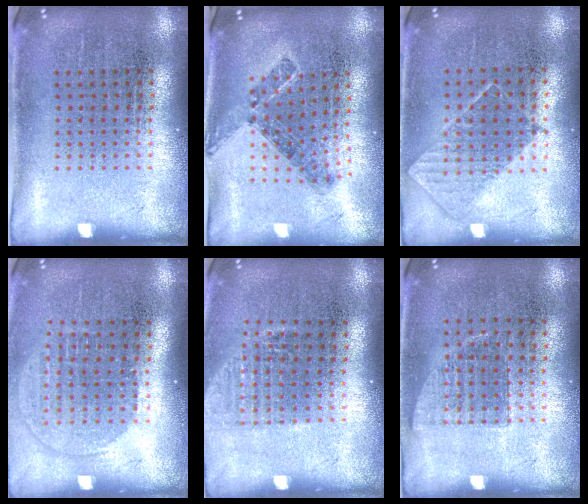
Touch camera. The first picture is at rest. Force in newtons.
{"total": 0.8, "press": 0.7, "slide": 0.4}
{"total": 0.8, "press": 0.8, "slide": 0.3}
{"total": 1.4, "press": 1.1, "slide": 0.7}
{"total": 1.1, "press": 1.0, "slide": 0.4}
{"total": 0.8, "press": 0.7, "slide": 0.3}